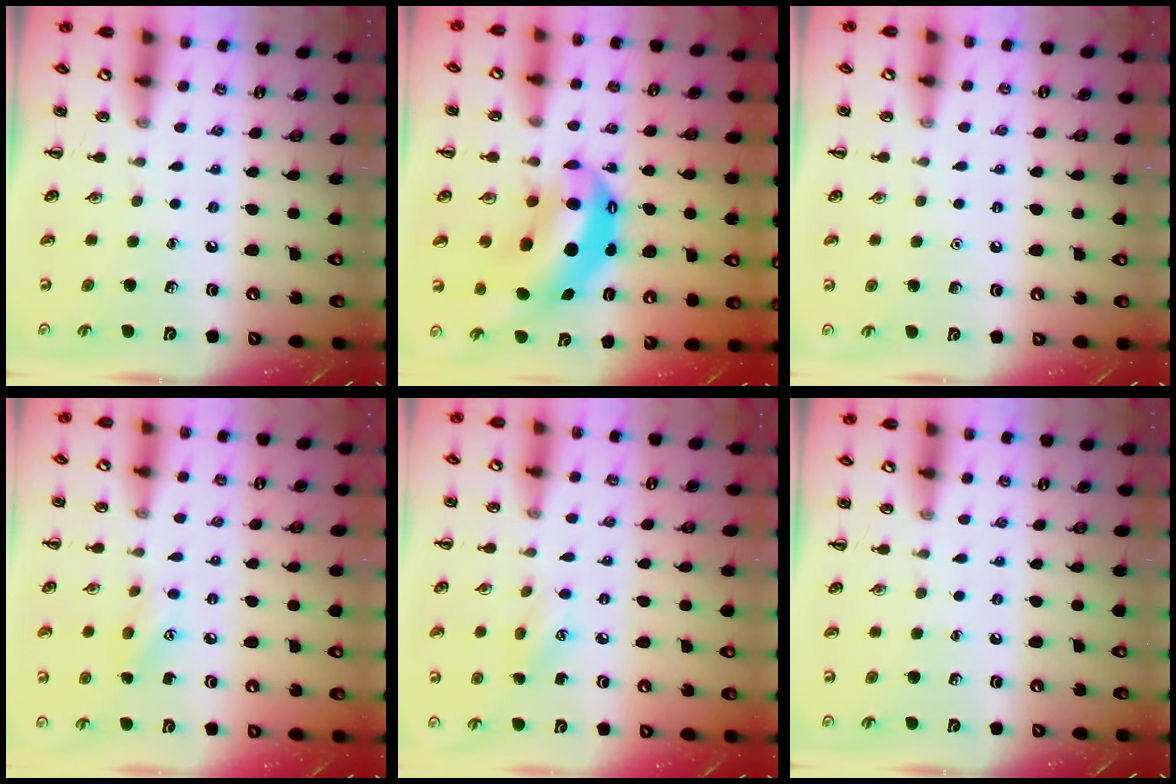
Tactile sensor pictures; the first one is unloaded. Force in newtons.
{"total": 12.5, "press": 12.1, "slide": 3.1}
{"total": 1.6, "press": 1.6, "slide": 0.1}
{"total": 6.2, "press": 6.1, "slide": 1.2}
{"total": 5.6, "press": 5.5, "slide": 1.3}
{"total": 0.0}